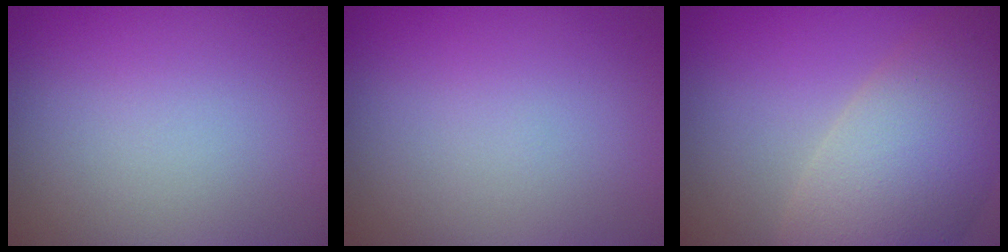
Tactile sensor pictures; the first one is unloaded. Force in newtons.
{"total": 0.0}
{"total": 9.6, "press": 9.5, "slide": 0.7}